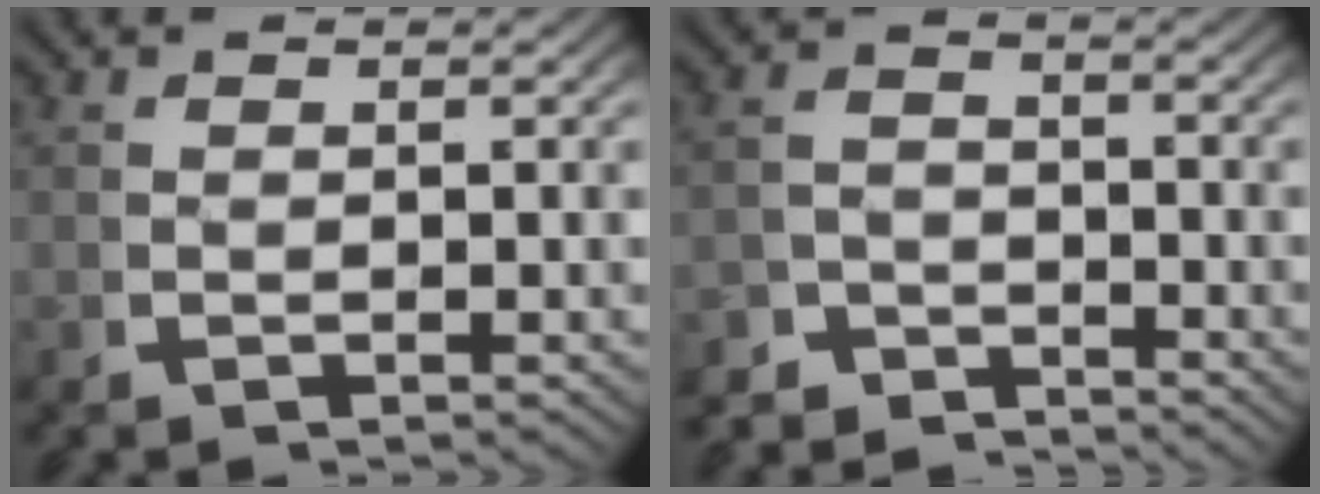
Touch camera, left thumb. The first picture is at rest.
{"total": 3.8, "force": [-3.7, 1.1, 0.2], "torque": [0.009, -0.016, -0.070]}